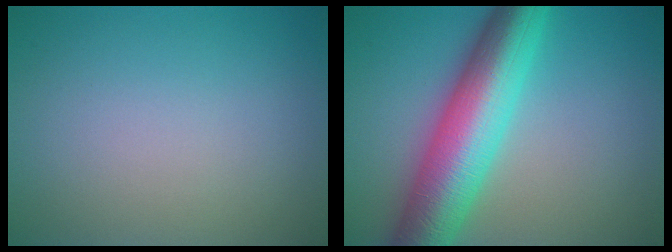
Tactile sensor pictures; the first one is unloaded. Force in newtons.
{"total": 10.5, "press": 10.5, "slide": 0.1}